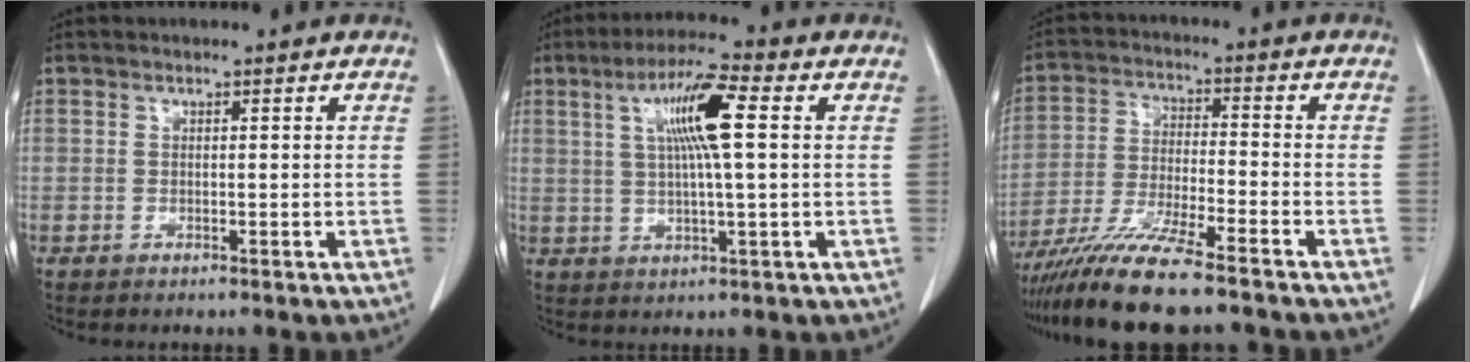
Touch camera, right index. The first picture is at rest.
{"total": 9.6, "force": [2.4, 0.6, 9.3], "torque": [-0.171, 0.011, 0.041]}
{"total": 11.6, "force": [-9.4, 0.0, 6.9], "torque": [-0.127, -0.030, -0.167]}